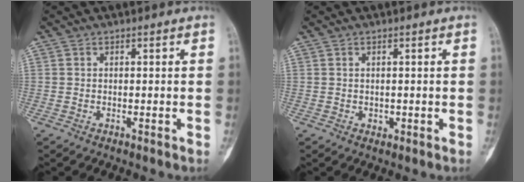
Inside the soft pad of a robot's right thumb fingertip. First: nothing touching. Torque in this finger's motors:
{"motor_torque": [-0.35, 0.13, 0.22, -0.02, 0.02]}